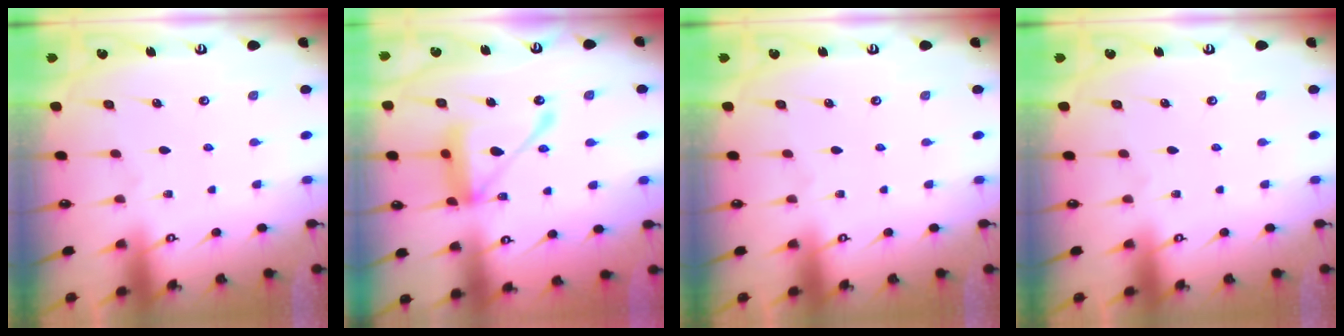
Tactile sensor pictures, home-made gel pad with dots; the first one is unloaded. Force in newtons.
{"total": 15.6, "press": 15.5, "slide": 1.7}
{"total": 0.0}
{"total": 0.0}